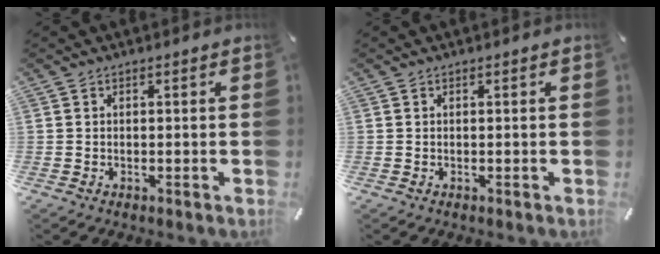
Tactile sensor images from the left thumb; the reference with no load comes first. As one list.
[{"total": 0.0}]